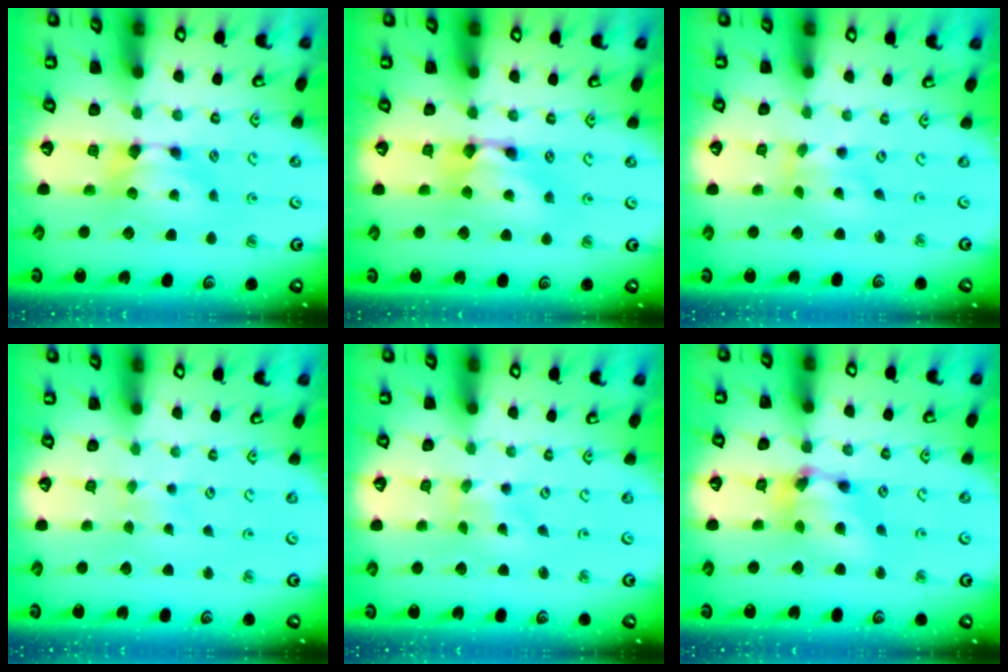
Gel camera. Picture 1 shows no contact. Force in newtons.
{"total": 2.5, "press": 2.5, "slide": 0.2}
{"total": 2.0, "press": 1.7, "slide": 1.1}
{"total": 3.5, "press": 3.5, "slide": 0.3}
{"total": 3.6, "press": 3.6, "slide": 0.8}
{"total": 6.4, "press": 6.0, "slide": 2.3}